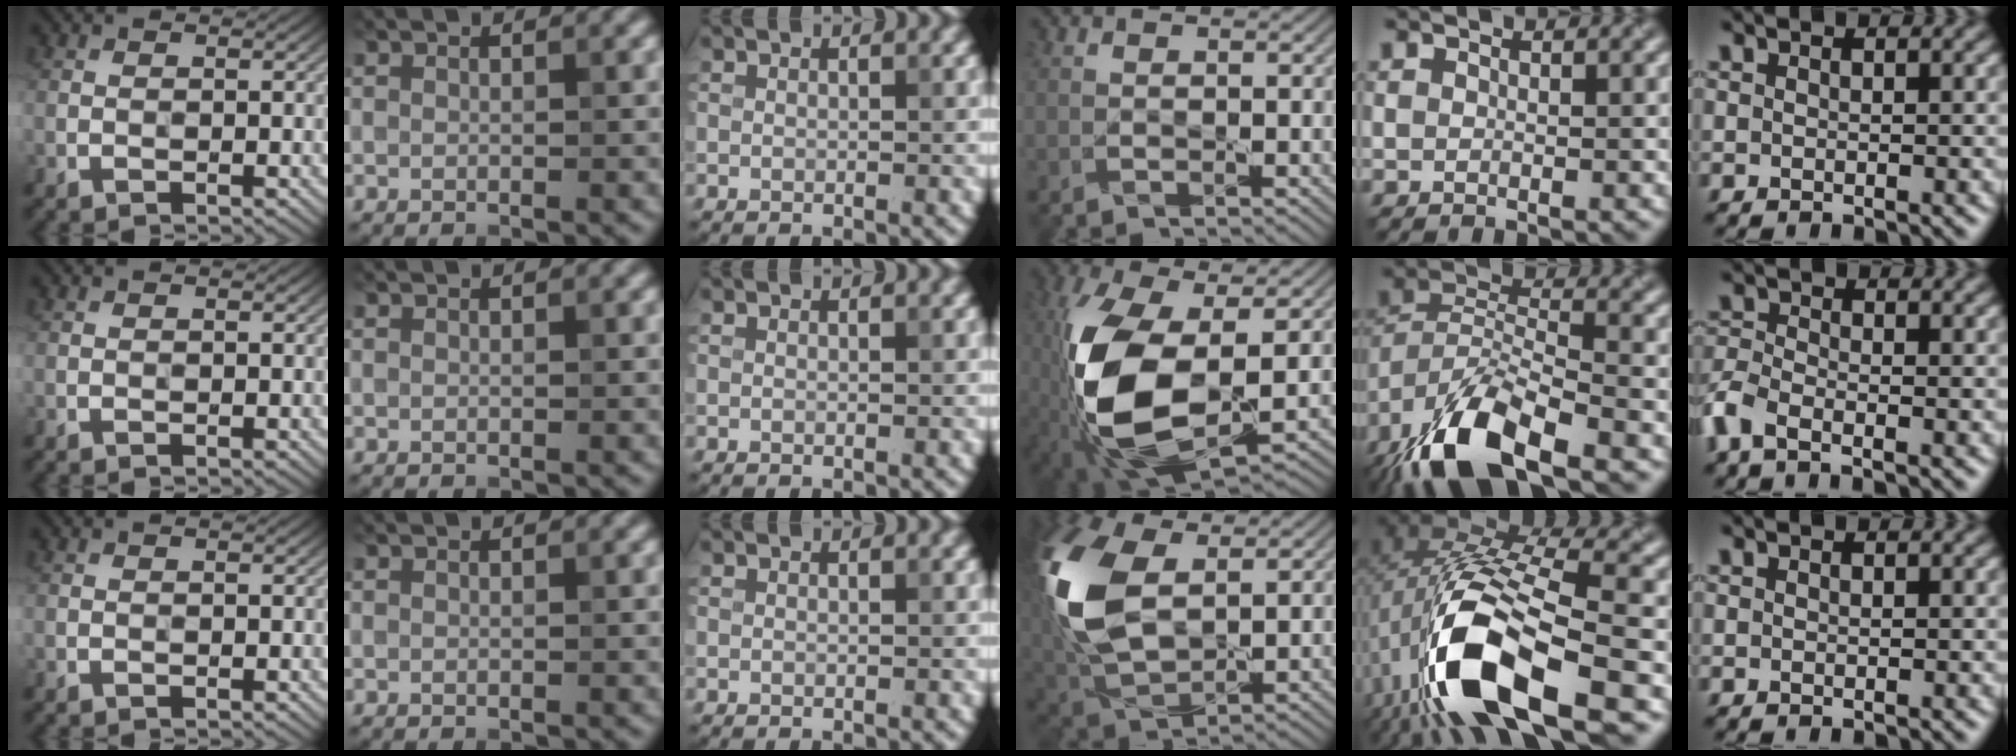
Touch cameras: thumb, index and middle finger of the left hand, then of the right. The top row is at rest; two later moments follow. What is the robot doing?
{"motion": "lift_and_place", "object": "knife"}